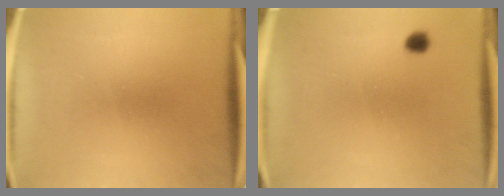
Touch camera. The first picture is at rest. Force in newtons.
{"total": 1.7}